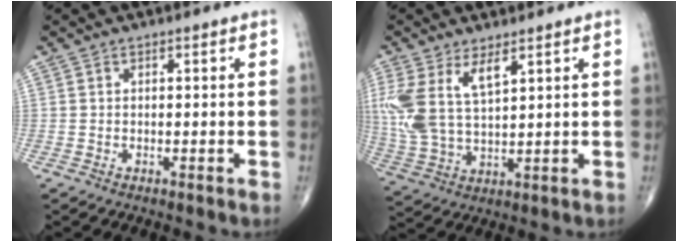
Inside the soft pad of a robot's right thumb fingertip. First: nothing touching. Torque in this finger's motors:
{"motor_torque": [-0.17, 0.57, 0.89, 0.78, 0.14]}